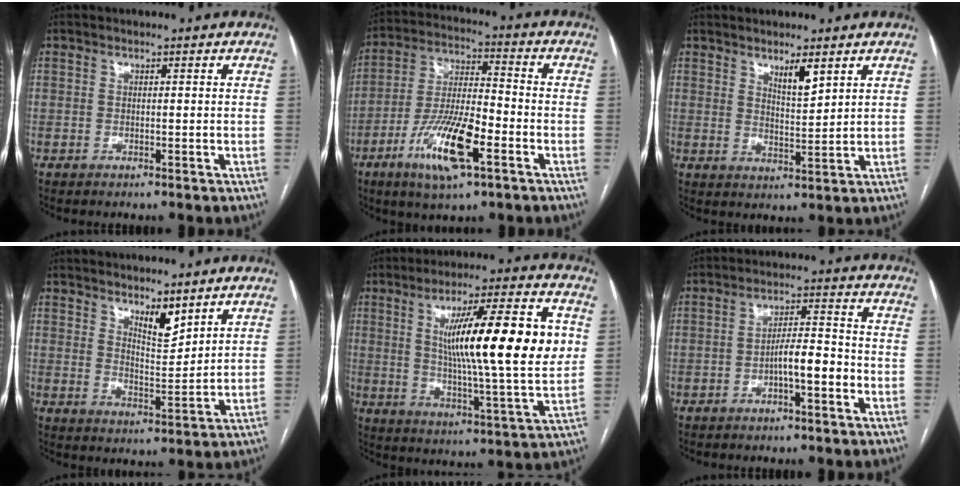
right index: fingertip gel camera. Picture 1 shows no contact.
{"total": 13.6, "force": [-6.2, 3.0, 11.8], "torque": [-0.233, -0.009, -0.110]}
{"total": 3.9, "force": [2.7, 0.7, 2.8], "torque": [-0.051, -0.009, 0.050]}
{"total": 5.0, "force": [3.8, 1.3, 2.9], "torque": [-0.052, -0.016, 0.069]}
{"total": 19.7, "force": [3.9, 1.4, 19.2], "torque": [-0.300, 0.000, 0.053]}
{"total": 5.6, "force": [-2.2, 1.1, 5.0], "torque": [-0.085, 0.016, -0.036]}